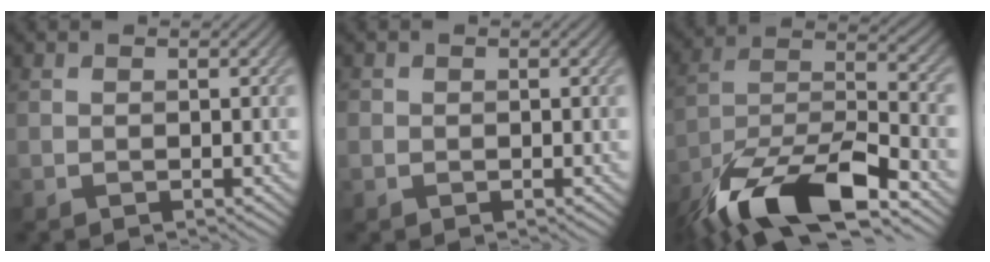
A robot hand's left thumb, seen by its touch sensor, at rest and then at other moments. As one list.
[{"total": 0.9, "force": [-0.2, 0.8, 0.1], "torque": [0.002, -0.004, -0.004]}, {"total": 16.3, "force": [-11.2, 5.1, 10.7], "torque": [-0.217, -0.014, -0.214]}]